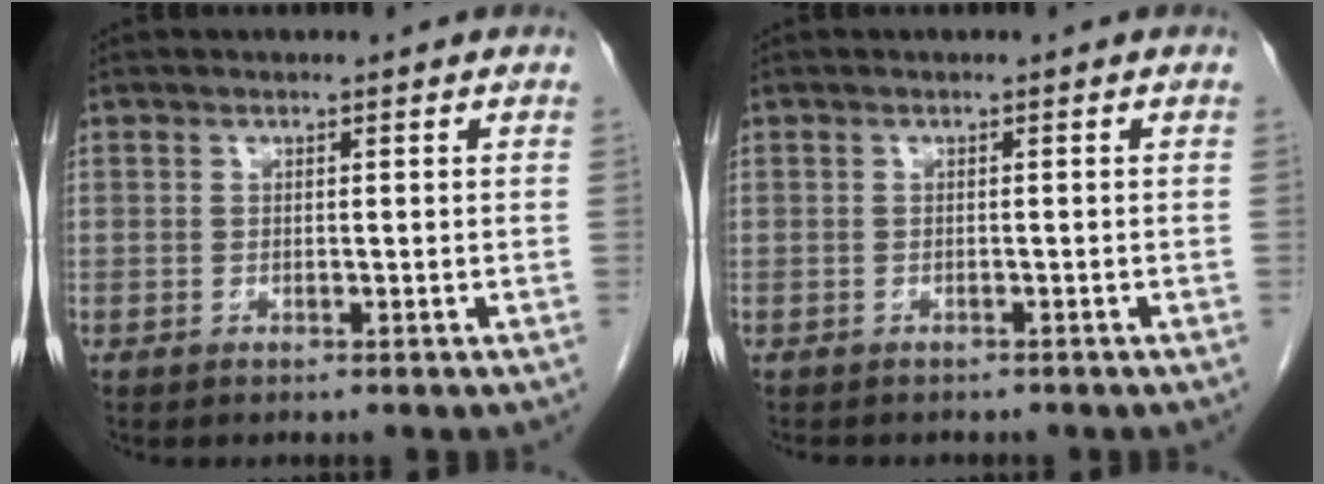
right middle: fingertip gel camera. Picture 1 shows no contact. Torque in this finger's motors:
{"motor_torque": [0.19, -0.08, -0.02, 0.00]}